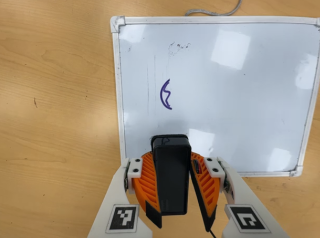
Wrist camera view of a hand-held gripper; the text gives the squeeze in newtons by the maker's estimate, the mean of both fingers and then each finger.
{"total": 10.2, "left": 9.7, "right": 10.6}